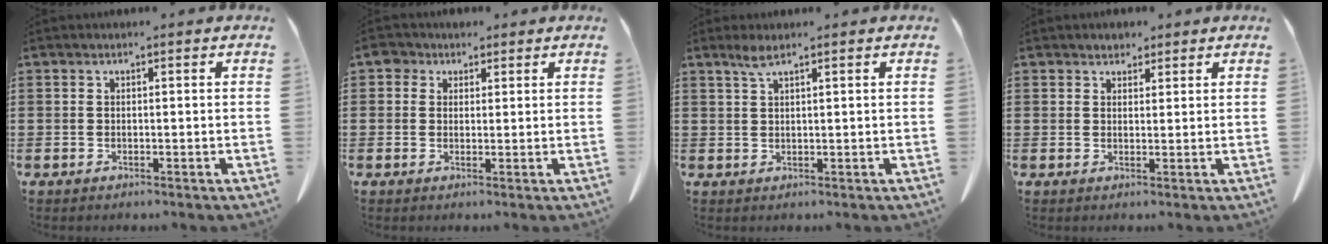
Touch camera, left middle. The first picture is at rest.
{"total": 3.1, "force": [1.8, 2.3, 1.0], "torque": [-0.023, 0.007, 0.030]}
{"total": 2.3, "force": [1.5, 0.2, 1.7], "torque": [-0.036, 0.001, 0.027]}
{"total": 2.0, "force": [1.8, 0.9, 0.0], "torque": [0.002, 0.003, 0.033]}